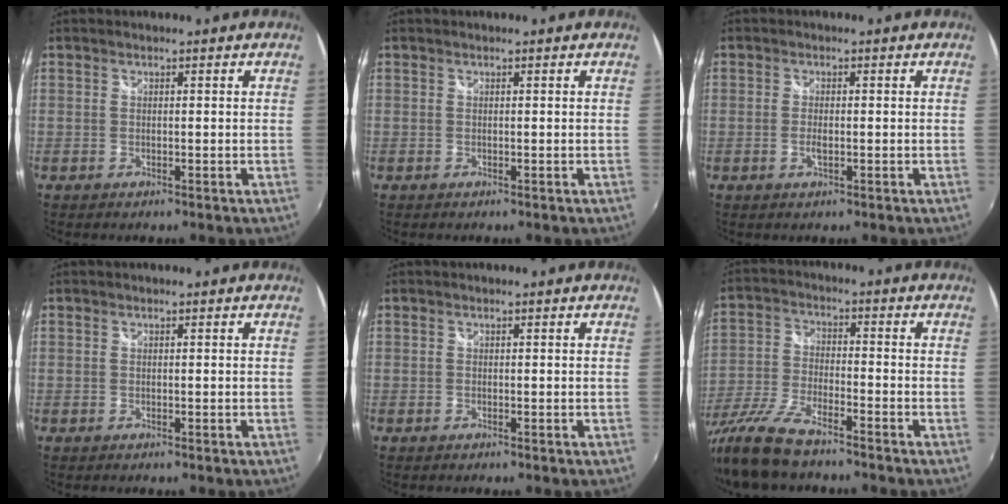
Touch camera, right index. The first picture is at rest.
{"total": 0.0}
{"total": 2.0, "force": [-0.4, 0.8, 1.8], "torque": [-0.035, -0.003, -0.008]}
{"total": 0.0}
{"total": 0.0}
{"total": 13.6, "force": [-10.7, 3.2, 7.9], "torque": [-0.173, -0.030, -0.209]}